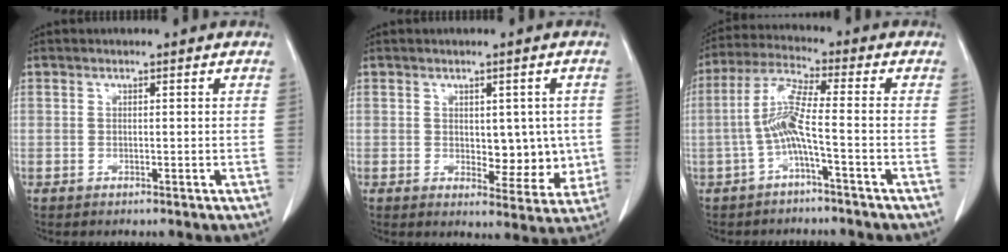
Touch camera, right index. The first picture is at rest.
{"total": 6.9, "force": [0.1, 3.9, 5.7], "torque": [-0.056, 0.000, 0.013]}
{"total": 7.0, "force": [-2.0, -0.1, 6.7], "torque": [-0.140, 0.013, -0.042]}